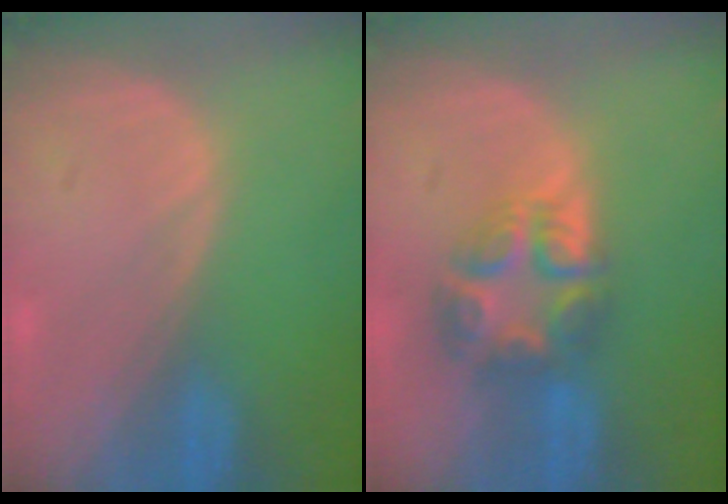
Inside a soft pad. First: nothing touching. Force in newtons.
{"total": 7.6, "press": 6.6, "slide": 3.9}